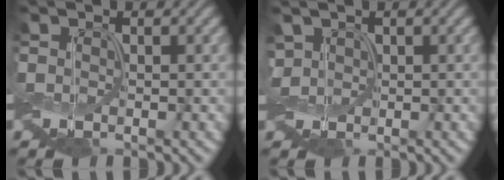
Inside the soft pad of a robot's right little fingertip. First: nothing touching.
{"total": 1.4, "force": [0.2, 1.1, 0.8], "torque": [-0.026, 0.006, 0.002]}